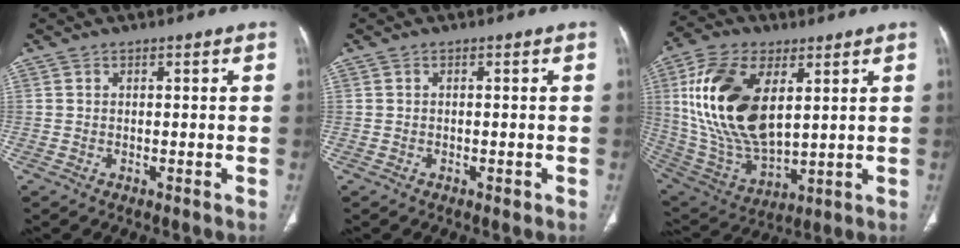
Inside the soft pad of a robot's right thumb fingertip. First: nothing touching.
{"total": 0.9, "force": [-0.4, 0.5, 0.6], "torque": [-0.009, -0.001, -0.005]}
{"total": 21.9, "force": [5.6, 11.6, 17.8], "torque": [-0.347, -0.024, 0.112]}